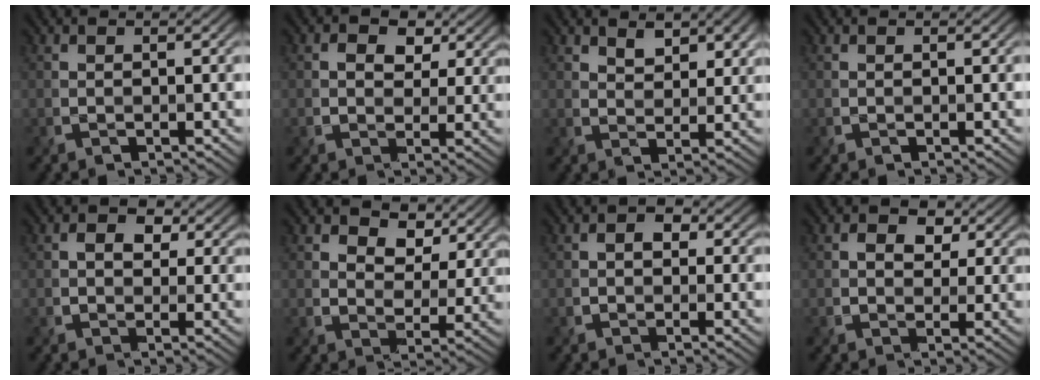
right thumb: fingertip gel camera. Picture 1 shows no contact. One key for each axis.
{"total": 5.1, "fx": 2.2, "fy": 3.8, "fz": 2.6, "tx": -0.042, "ty": -0.007, "tz": 0.028}
{"total": 3.3, "fx": 2.3, "fy": 1.8, "fz": 1.6, "tx": -0.029, "ty": -0.008, "tz": 0.040}
{"total": 0.0}
{"total": 3.7, "fx": 1.2, "fy": 2.8, "fz": 2.0, "tx": -0.031, "ty": -0.006, "tz": 0.015}
{"total": 7.7, "fx": 4.0, "fy": 5.0, "fz": 4.3, "tx": -0.080, "ty": -0.004, "tz": 0.060}
{"total": 2.6, "fx": 0.3, "fy": 2.2, "fz": 1.4, "tx": -0.016, "ty": 0.000, "tz": 0.003}
{"total": 4.5, "fx": 1.9, "fy": 3.4, "fz": 2.3, "tx": -0.038, "ty": -0.007, "tz": 0.024}